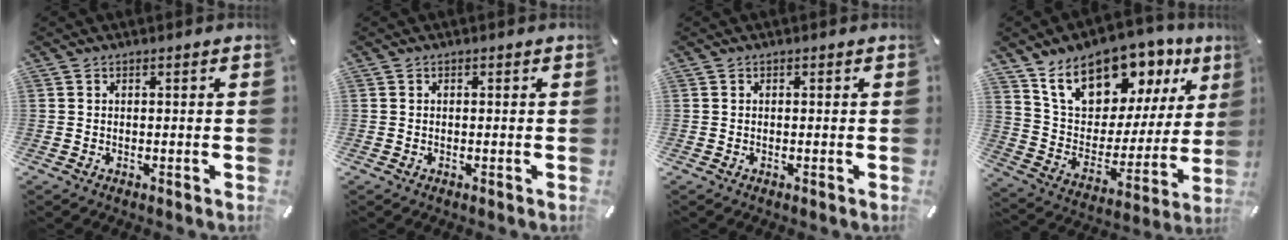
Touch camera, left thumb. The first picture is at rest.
{"total": 0.0}
{"total": 0.0}
{"total": 17.2, "force": [13.1, 9.5, 5.9], "torque": [-0.111, -0.097, 0.234]}